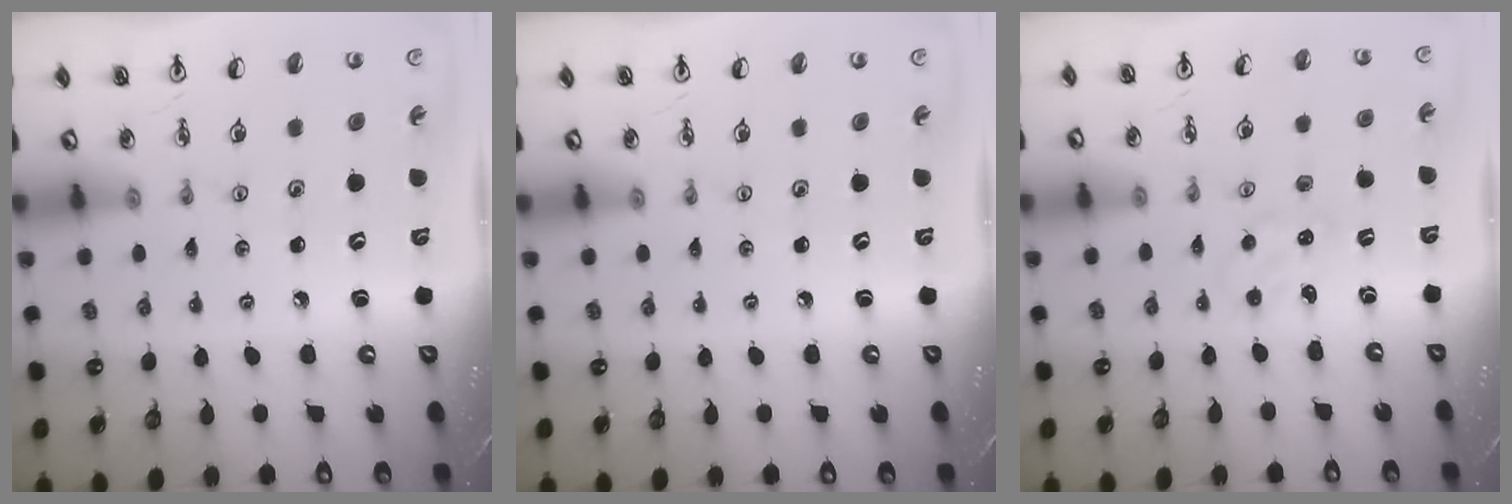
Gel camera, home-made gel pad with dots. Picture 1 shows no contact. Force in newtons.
{"total": 0.0}
{"total": 0.9, "press": 0.8, "slide": 0.2}